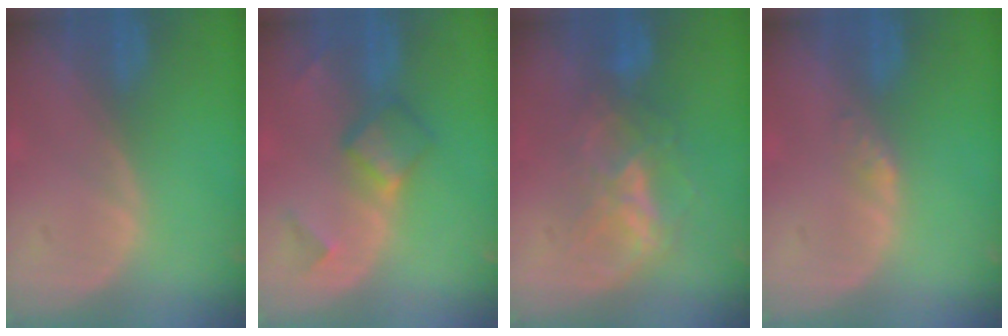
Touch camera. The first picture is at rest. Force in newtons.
{"total": 4.9, "press": 4.7, "slide": 1.4}
{"total": 6.4, "press": 5.9, "slide": 2.5}
{"total": 1.2, "press": 1.2, "slide": 0.1}